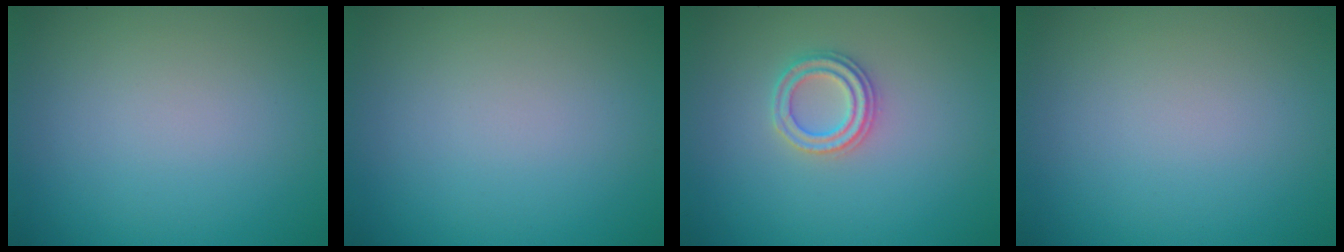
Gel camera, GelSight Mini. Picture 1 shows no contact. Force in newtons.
{"total": 0.0}
{"total": 2.2, "press": 2.2, "slide": 0.3}
{"total": 0.0}